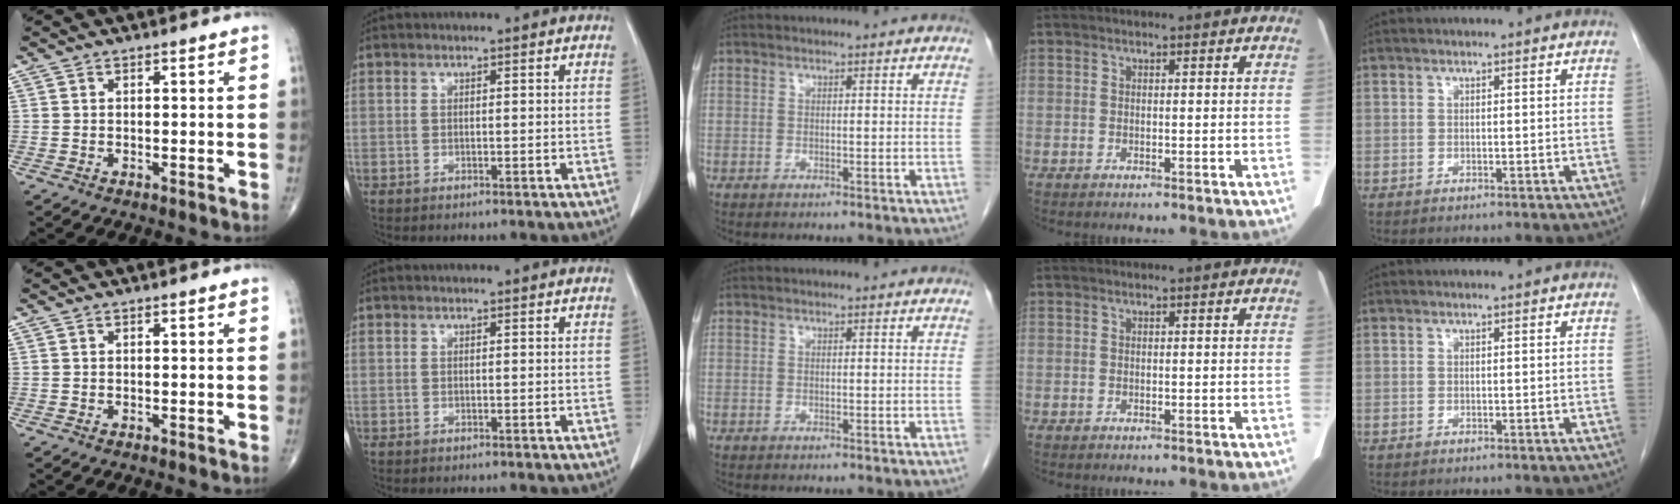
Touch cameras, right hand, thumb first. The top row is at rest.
{}